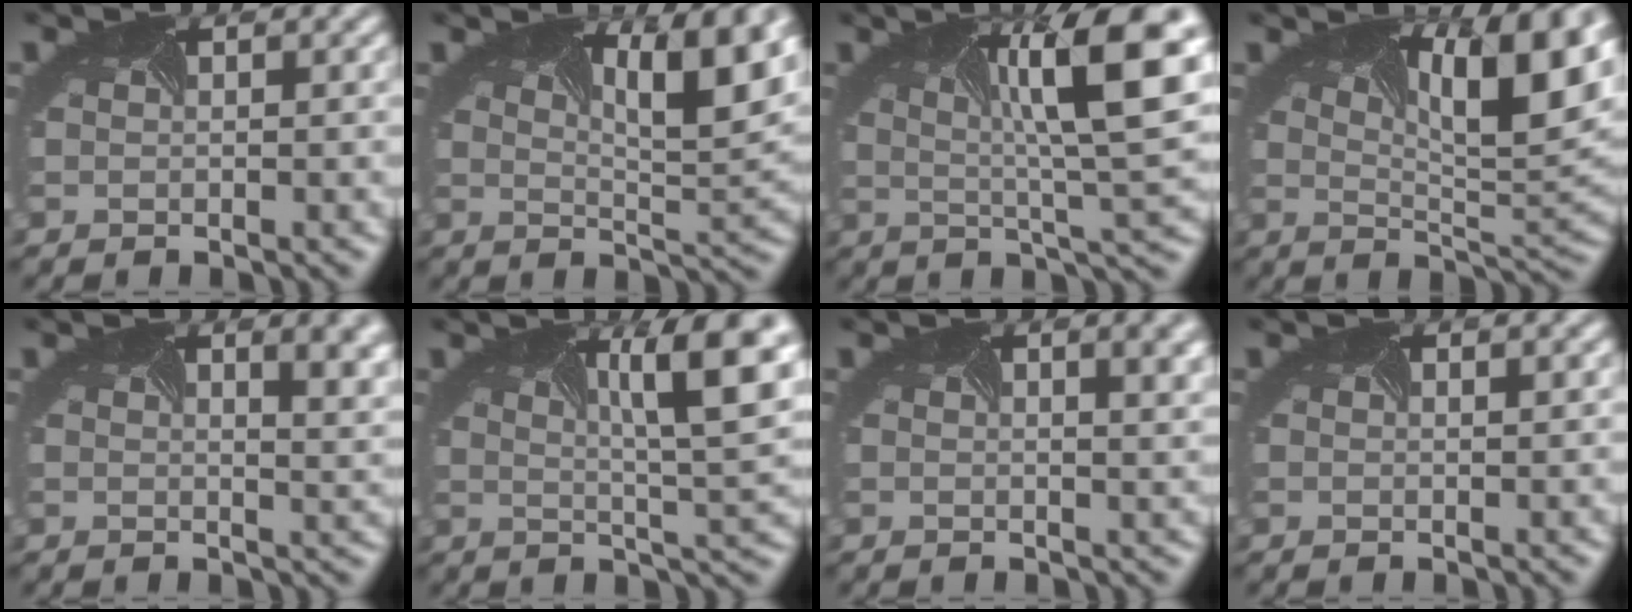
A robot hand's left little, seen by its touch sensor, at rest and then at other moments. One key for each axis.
{"total": 8.3, "fx": 3.8, "fy": 2.2, "fz": 7.1, "tx": -0.087, "ty": 0.015, "tz": 0.051}
{"total": 11.1, "fx": 2.6, "fy": 2.6, "fz": 10.4, "tx": -0.159, "ty": 0.009, "tz": 0.044}
{"total": 11.9, "fx": 5.2, "fy": 3.7, "fz": 10.0, "tx": -0.129, "ty": 0.020, "tz": 0.069}
{"total": 7.2, "fx": 2.7, "fy": 3.7, "fz": 5.5, "tx": -0.040, "ty": 0.027, "tz": 0.028}
{"total": 9.5, "fx": 3.2, "fy": 2.3, "fz": 8.6, "tx": -0.115, "ty": 0.012, "tz": 0.046}
{"total": 5.5, "fx": 2.1, "fy": 2.7, "fz": 4.3, "tx": -0.021, "ty": 0.024, "tz": 0.015}
{"total": 0.6, "fx": 0.5, "fy": 0.2, "fz": 0.3, "tx": -0.001, "ty": 0.006, "tz": 0.000}